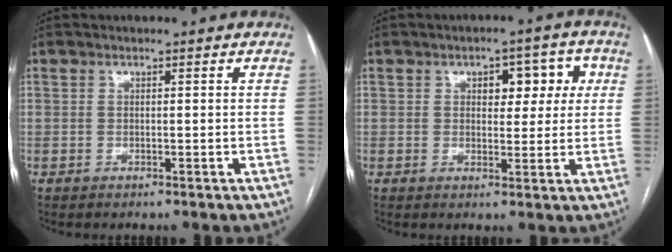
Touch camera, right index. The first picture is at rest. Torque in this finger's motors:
{"motor_torque": [0.06, 0.07, 0.06, 0.01]}